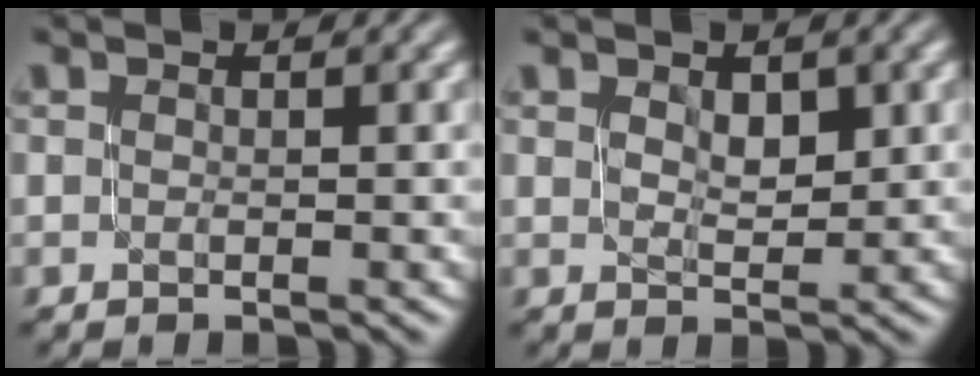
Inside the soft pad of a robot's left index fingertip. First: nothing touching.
{"total": 1.9, "force": [0.7, 1.2, 1.3], "torque": [-0.023, -0.001, 0.017]}